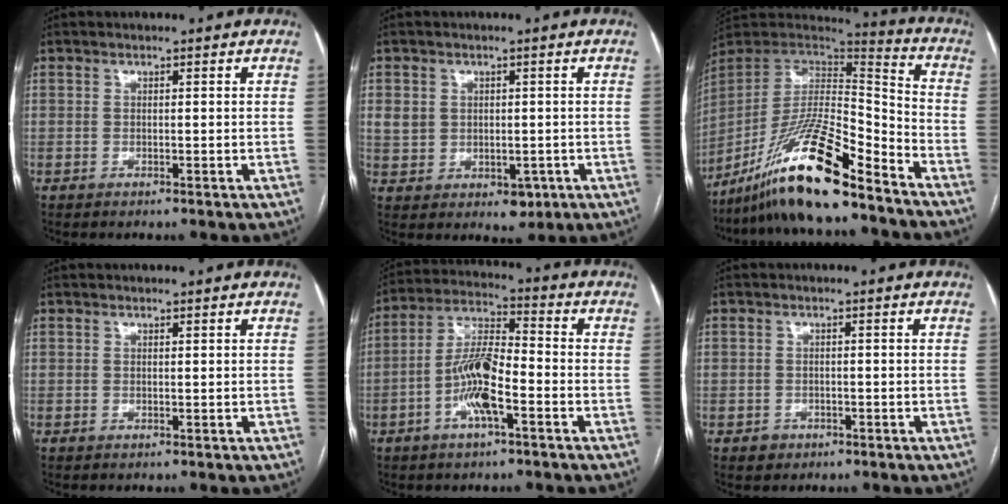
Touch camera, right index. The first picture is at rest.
{"total": 6.5, "force": [-0.3, 5.4, 3.7], "torque": [-0.052, 0.009, 0.014]}
{"total": 19.7, "force": [-14.4, 2.5, 13.2], "torque": [-0.261, -0.010, -0.263]}
{"total": 0.0}
{"total": 9.8, "force": [-3.5, 2.2, 8.9], "torque": [-0.181, 0.010, -0.067]}
{"total": 2.2, "force": [-1.1, 1.9, 0.1], "torque": [0.002, 0.009, -0.015]}